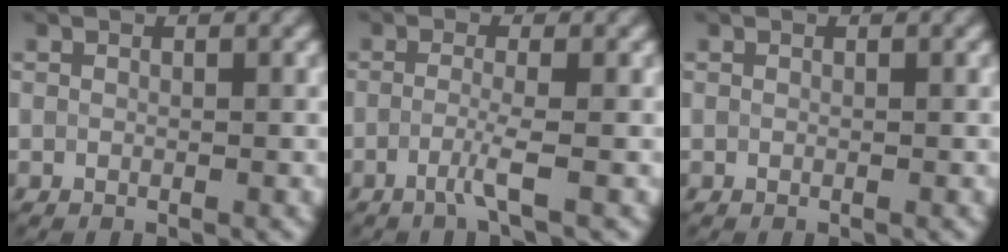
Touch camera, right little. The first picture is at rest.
{"total": 2.3, "force": [-1.0, 0.2, 2.1], "torque": [-0.036, 0.000, -0.028]}
{"total": 0.0}